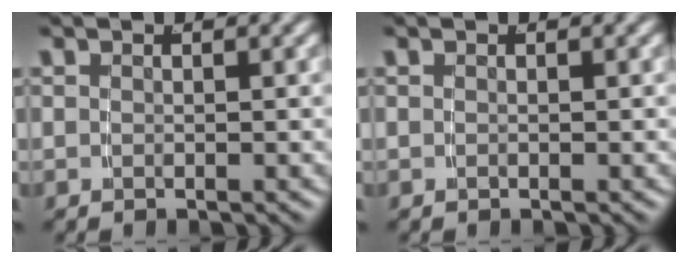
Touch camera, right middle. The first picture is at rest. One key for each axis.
{"total": 0.0}